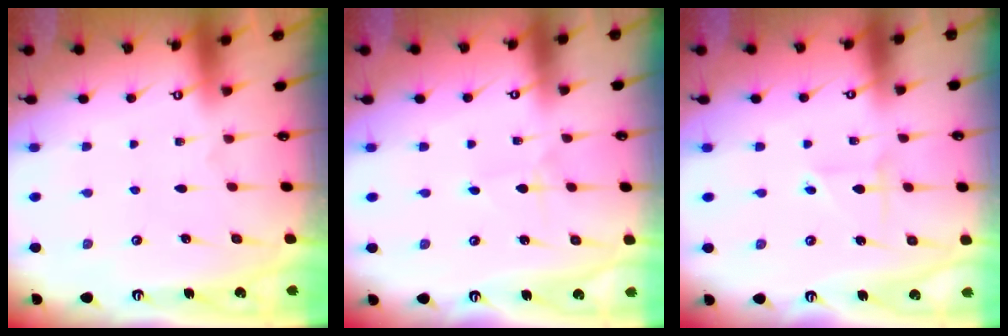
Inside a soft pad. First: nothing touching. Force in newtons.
{"total": 1.4, "press": 1.4, "slide": 0.2}
{"total": 2.3, "press": 2.3, "slide": 0.2}